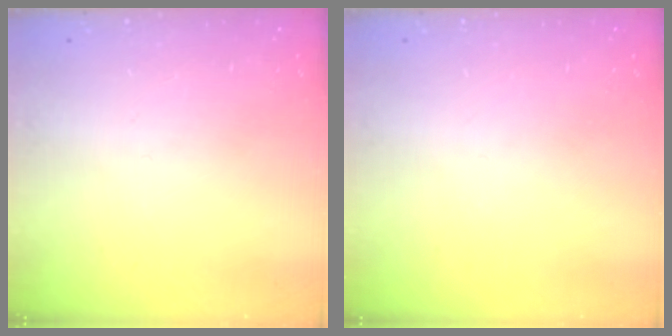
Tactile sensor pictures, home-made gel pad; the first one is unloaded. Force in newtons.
{"total": 0.0}